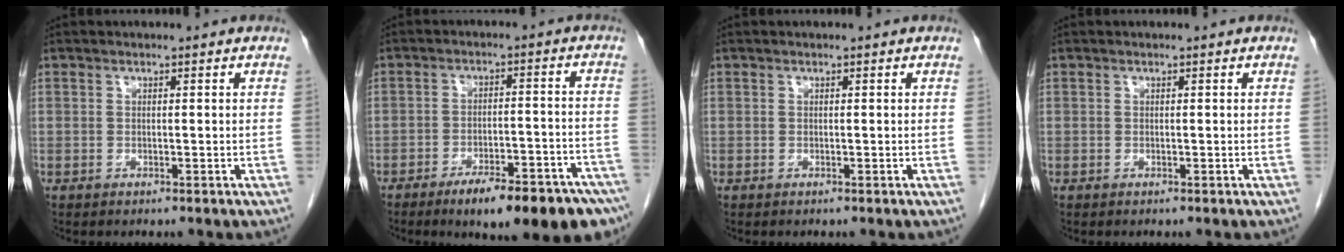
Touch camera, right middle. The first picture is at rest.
{"total": 15.7, "force": [-11.3, 3.5, 10.3], "torque": [-0.079, 0.019, -0.159]}
{"total": 0.0}
{"total": 0.0}